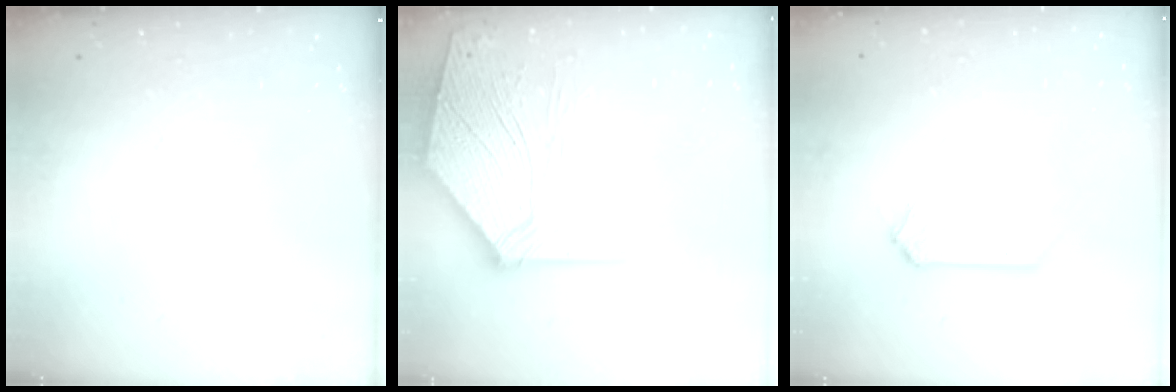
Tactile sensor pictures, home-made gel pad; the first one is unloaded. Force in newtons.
{"total": 16.2, "press": 16.0, "slide": 2.6}
{"total": 0.0}